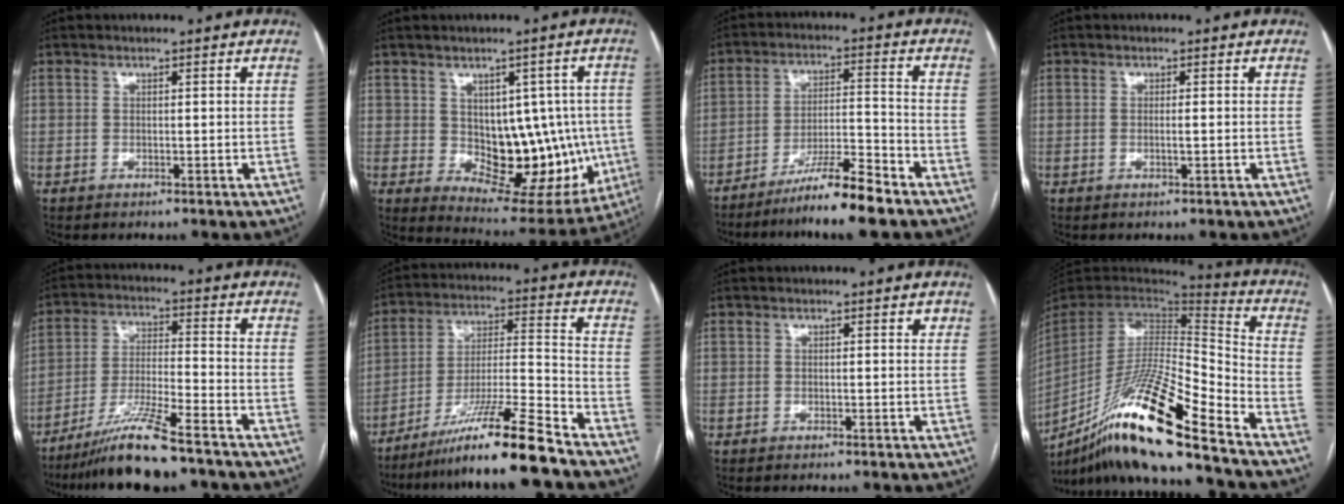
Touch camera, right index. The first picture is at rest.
{"total": 15.5, "force": [-1.0, 8.7, 12.7], "torque": [-0.147, 0.014, 0.017]}
{"total": 9.0, "force": [-7.1, -0.5, 5.4], "torque": [-0.089, -0.013, -0.128]}
{"total": 1.1, "force": [-0.2, 0.0, 1.1], "torque": [-0.022, -0.003, -0.001]}
{"total": 10.7, "force": [-8.3, 0.0, 6.7], "torque": [-0.127, -0.025, -0.152]}
{"total": 14.3, "force": [-11.4, -1.9, 8.5], "torque": [-0.144, -0.011, -0.199]}
{"total": 0.8, "force": [0.5, 0.4, 0.5], "torque": [-0.005, 0.000, 0.001]}
{"total": 23.3, "force": [-16.6, 0.4, 16.3], "torque": [-0.317, -0.036, -0.307]}